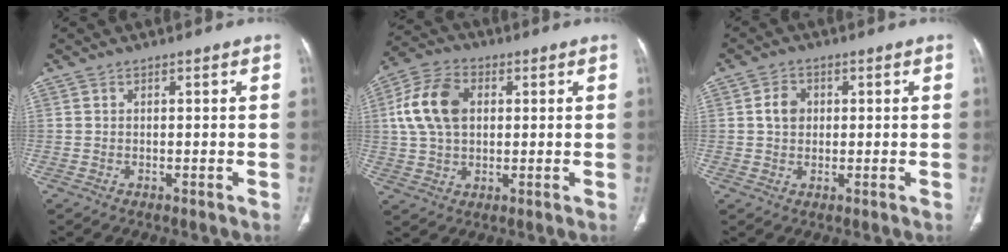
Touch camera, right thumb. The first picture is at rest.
{"total": 12.1, "force": [2.2, 8.1, 8.7], "torque": [-0.162, 0.015, 0.037]}
{"total": 4.0, "force": [0.6, 3.3, 2.2], "torque": [-0.029, 0.005, 0.009]}